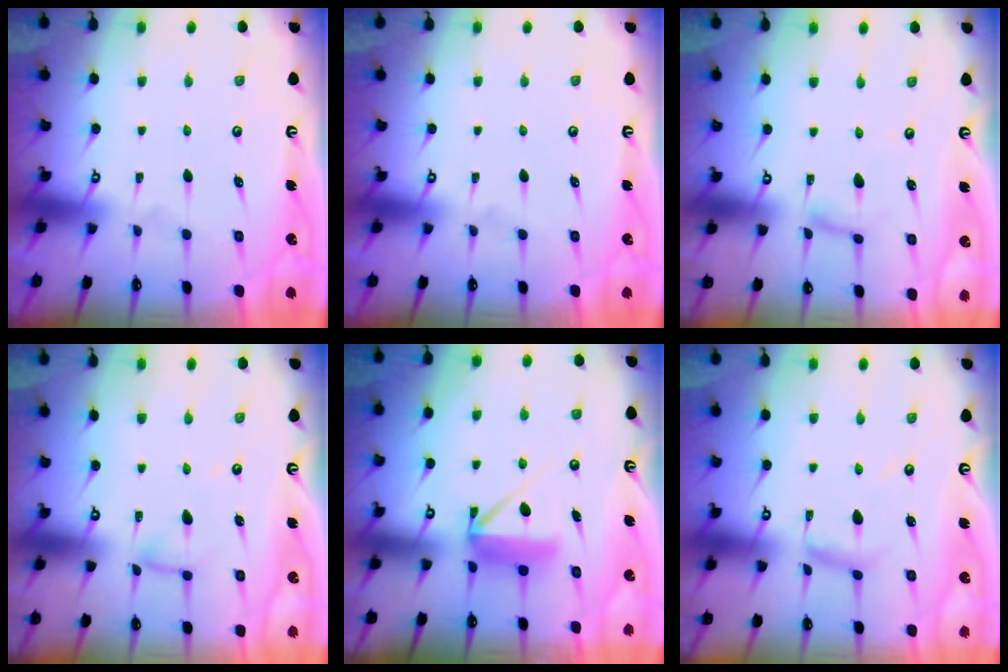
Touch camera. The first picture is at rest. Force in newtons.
{"total": 0.0}
{"total": 2.8, "press": 2.7, "slide": 0.3}
{"total": 4.2, "press": 4.2, "slide": 0.2}
{"total": 8.3, "press": 8.3, "slide": 0.3}
{"total": 5.5, "press": 5.5, "slide": 0.3}